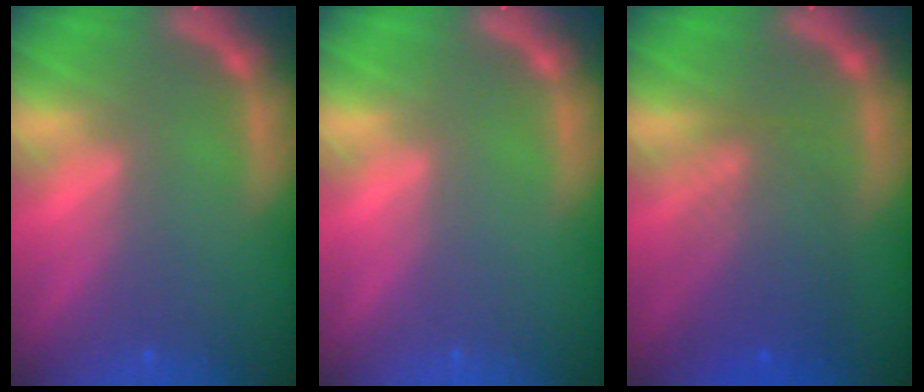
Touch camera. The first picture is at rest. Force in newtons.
{"total": 0.0}
{"total": 6.0}